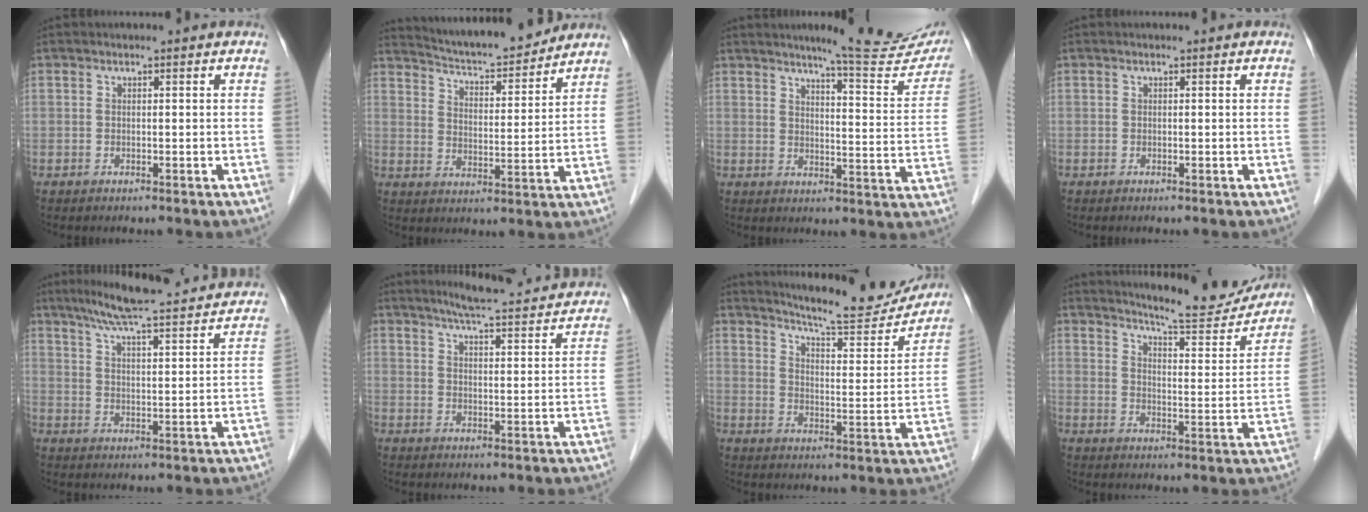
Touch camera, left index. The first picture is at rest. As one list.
[{"total": 12.9, "force": [12.2, 0.9, 4.0], "torque": [-0.070, 0.002, 0.187]}, {"total": 15.2, "force": [13.5, 1.5, 7.0], "torque": [-0.076, -0.043, 0.155]}, {"total": 0.0}, {"total": 20.3, "force": [18.2, 1.4, 8.9], "torque": [-0.138, 0.013, 0.245]}, {"total": 16.4, "force": [15.2, 1.2, 6.1], "torque": [-0.090, 0.001, 0.193]}, {"total": 16.6, "force": [15.8, 1.3, 4.9], "torque": [-0.078, -0.044, 0.209]}, {"total": 14.4, "force": [13.8, 1.0, 3.9], "torque": [-0.056, -0.038, 0.178]}]